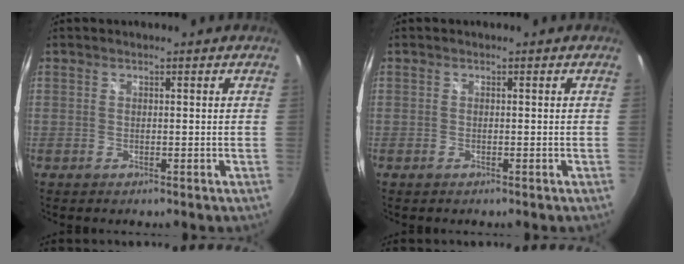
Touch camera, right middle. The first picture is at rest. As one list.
[{"total": 0.5, "force": [-0.4, 0.3, 0.3], "torque": [-0.005, -0.003, -0.008]}]